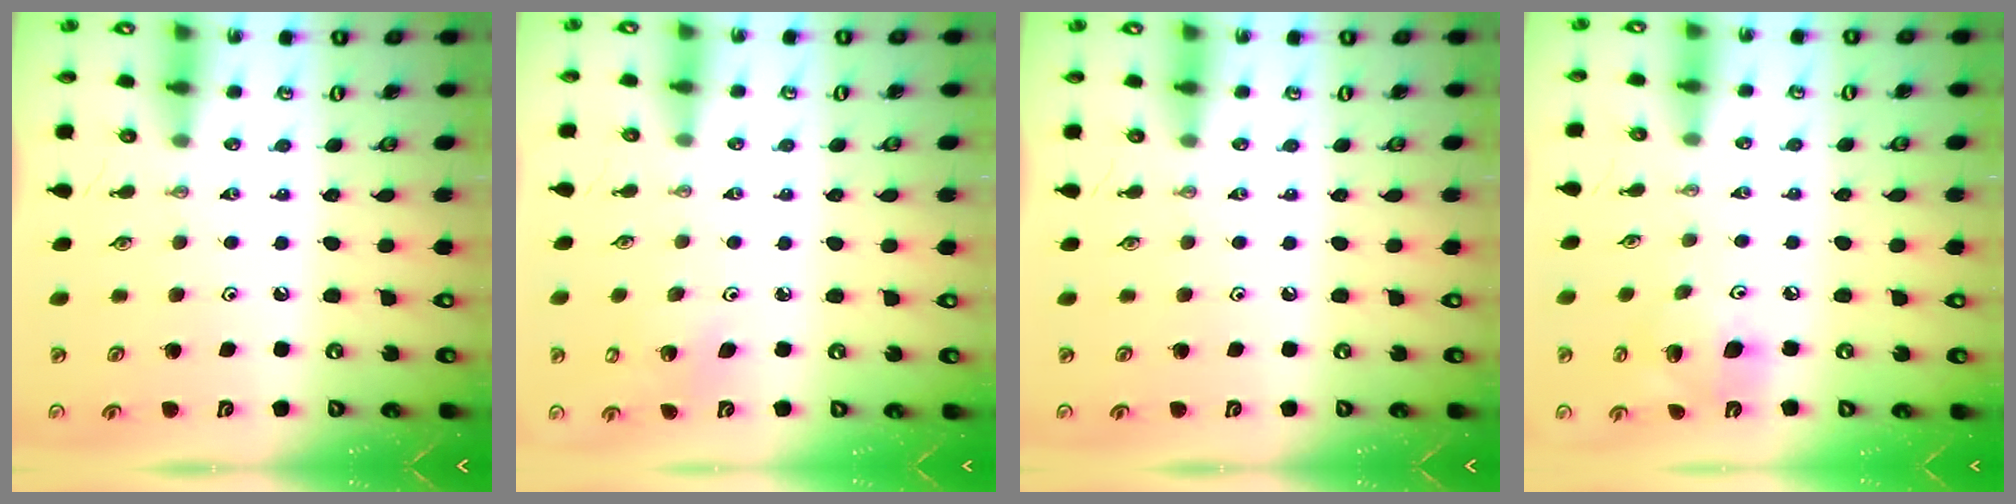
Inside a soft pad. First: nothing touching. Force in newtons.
{"total": 4.2, "press": 4.2, "slide": 0.2}
{"total": 0.0}
{"total": 12.0, "press": 11.9, "slide": 2.0}